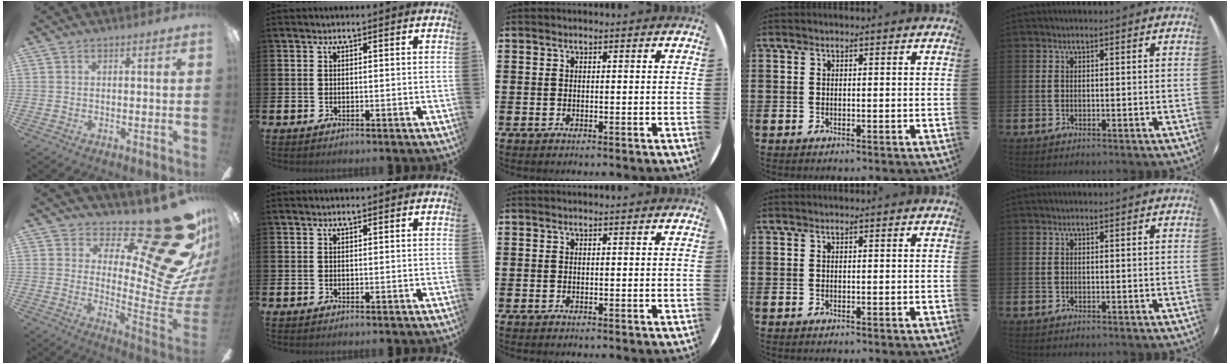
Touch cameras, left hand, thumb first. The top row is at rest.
{"thumb": {"total": 27.0, "force": [16.7, 8.2, 19.6], "torque": [-0.225, -0.146, 0.286]}, "index": {"total": 0.5, "force": [0.5, 0.1, 0.2], "torque": [-0.001, 0.001, 0.008]}}